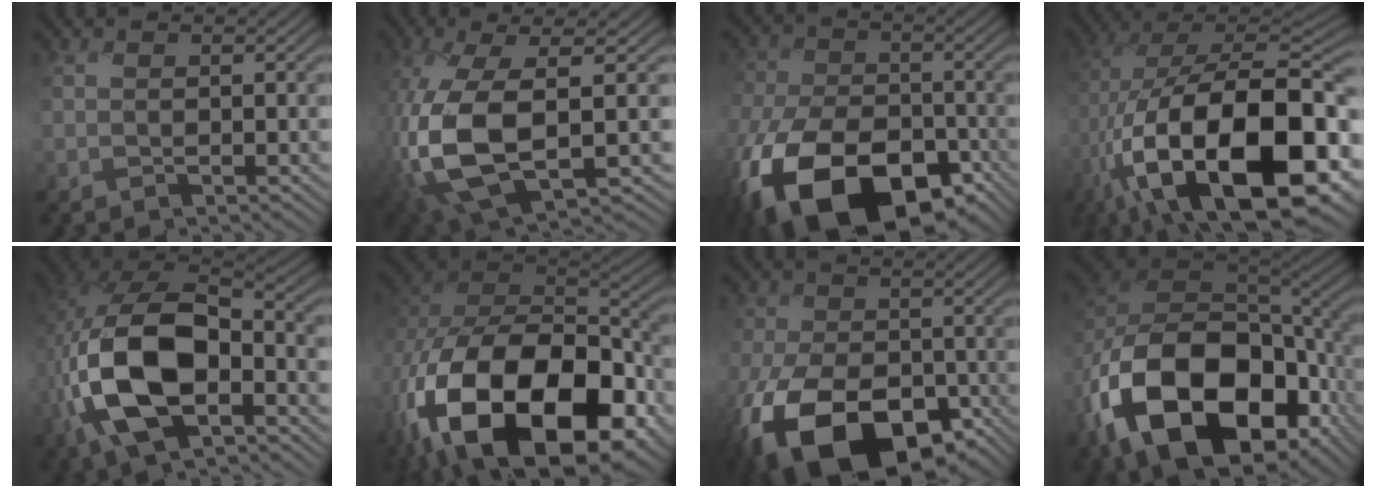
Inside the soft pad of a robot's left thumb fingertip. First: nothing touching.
{"total": 12.9, "force": [-2.9, 5.9, 11.1], "torque": [-0.280, -0.024, -0.053]}
{"total": 18.5, "force": [-9.9, 11.0, 11.1], "torque": [-0.254, -0.056, -0.167]}
{"total": 21.6, "force": [-7.8, 10.1, 17.4], "torque": [-0.326, -0.024, -0.120]}
{"total": 14.2, "force": [-4.1, 7.9, 11.1], "torque": [-0.250, -0.013, -0.088]}
{"total": 21.5, "force": [-9.9, 12.4, 14.5], "torque": [-0.336, -0.050, -0.150]}
{"total": 15.6, "force": [-7.3, 9.6, 9.9], "torque": [-0.210, -0.054, -0.128]}
{"total": 20.7, "force": [-8.4, 12.9, 13.8], "torque": [-0.320, -0.050, -0.131]}